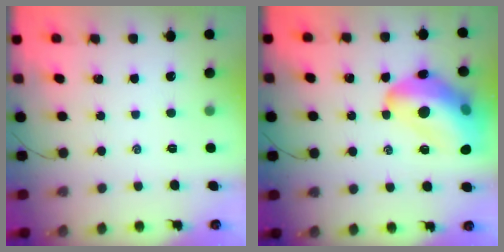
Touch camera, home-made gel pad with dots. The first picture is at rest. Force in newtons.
{"total": 21.2, "press": 21.0, "slide": 3.3}